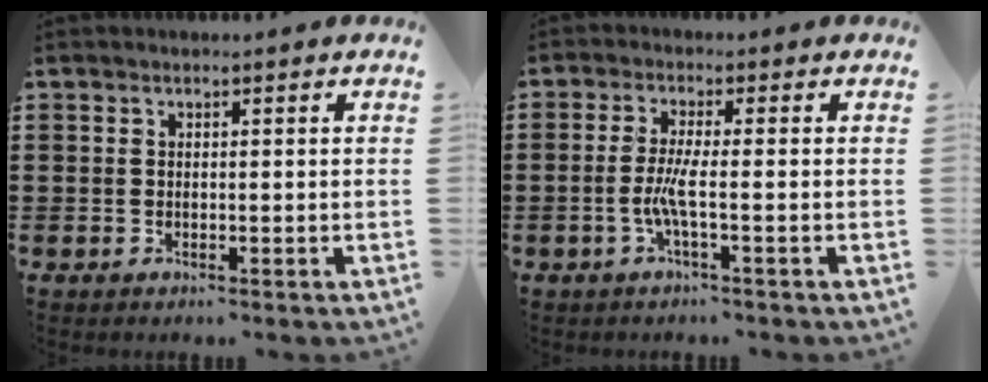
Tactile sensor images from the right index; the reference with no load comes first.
{"total": 3.9, "force": [-1.2, -0.1, 3.8], "torque": [-0.090, -0.014, -0.031]}